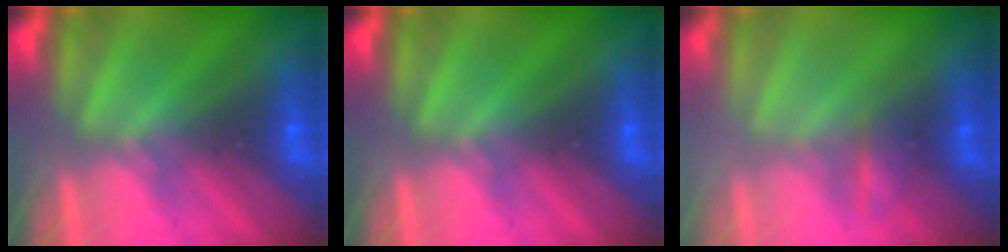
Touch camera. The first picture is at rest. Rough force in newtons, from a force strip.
{"total": 0.0}
{"total": 2.1}